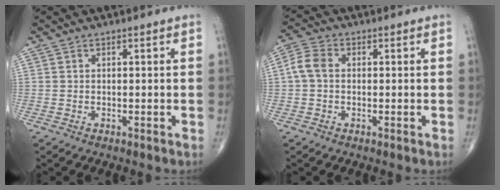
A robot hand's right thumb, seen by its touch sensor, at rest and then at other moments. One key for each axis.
{"total": 4.5, "fx": 0.1, "fy": 3.2, "fz": 3.1, "tx": -0.068, "ty": 0.014, "tz": -0.005}